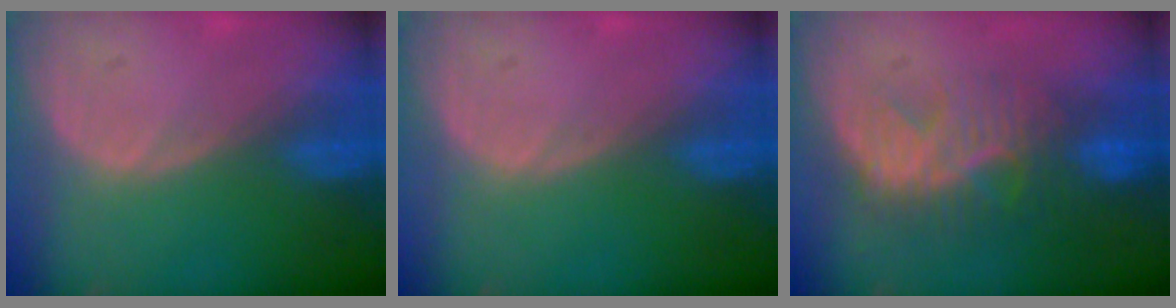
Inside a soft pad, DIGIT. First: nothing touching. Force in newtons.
{"total": 0.0}
{"total": 9.3, "press": 8.4, "slide": 3.9}